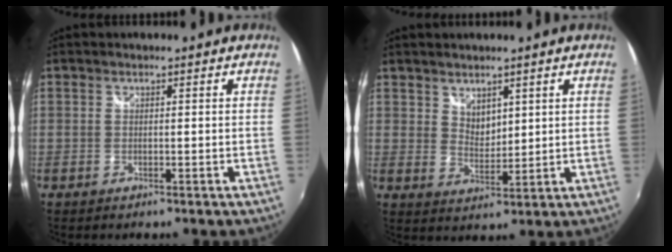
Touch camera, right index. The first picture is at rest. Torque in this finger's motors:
{"motor_torque": [-0.02, 0.02, -0.01, 0.00]}